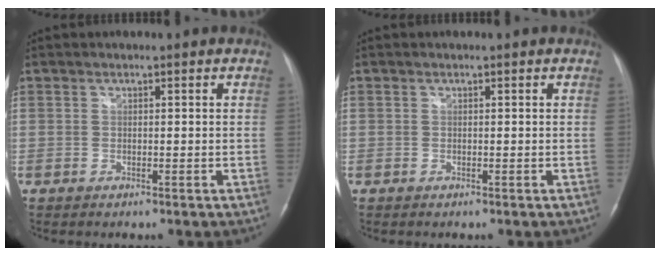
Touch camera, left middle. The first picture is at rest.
{"total": 0.0}